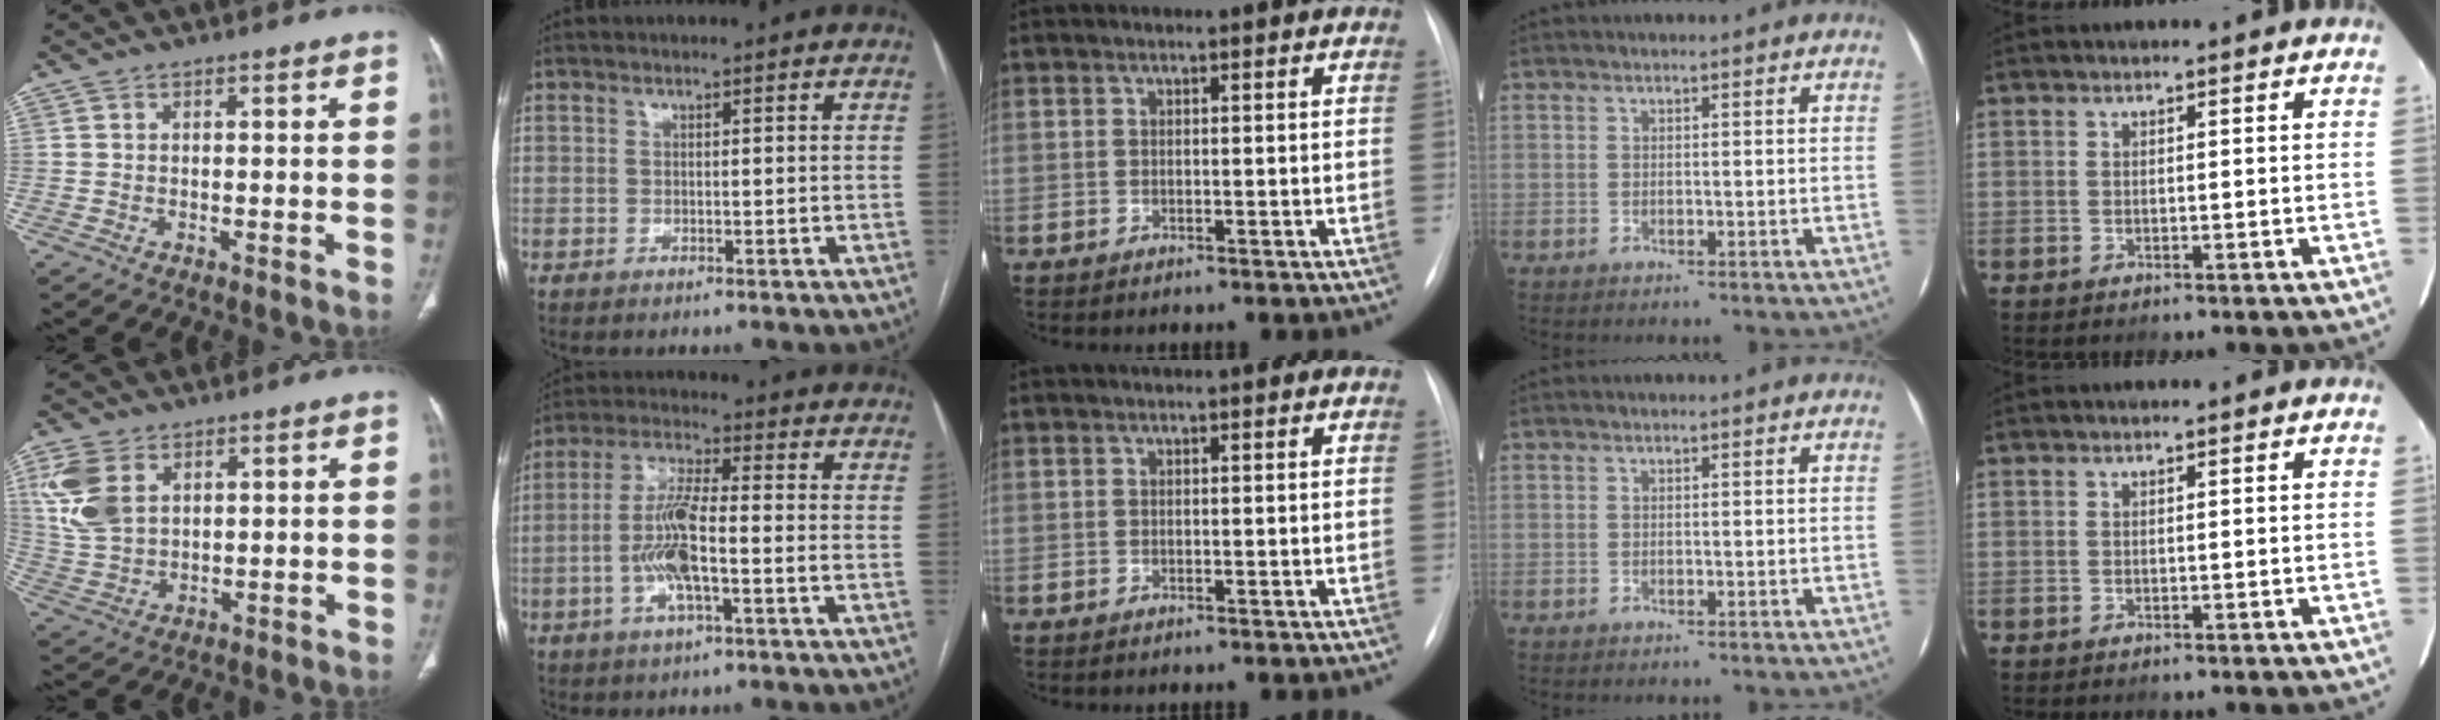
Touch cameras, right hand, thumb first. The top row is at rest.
{"thumb": {"total": 10.1, "force": [3.9, 6.5, 6.6], "torque": [-0.144, -0.006, 0.087]}, "index": {"total": 9.1, "force": [-2.1, 1.5, 8.8], "torque": [-0.178, 0.005, -0.044]}}